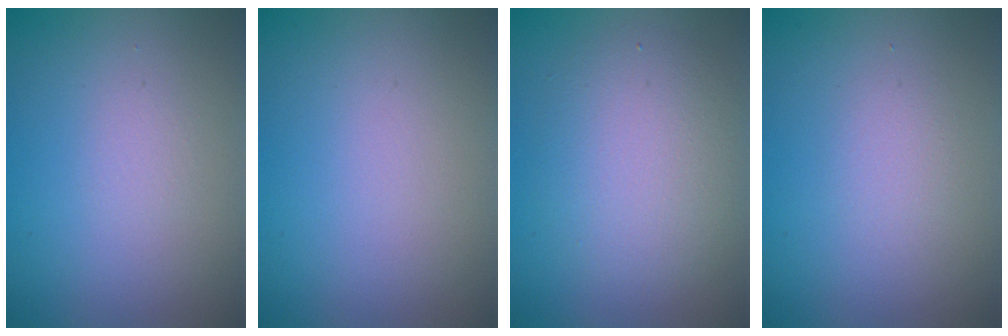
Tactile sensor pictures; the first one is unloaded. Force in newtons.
{"total": 0.0}
{"total": 4.7, "press": 4.7, "slide": 0.3}
{"total": 1.2, "press": 1.2, "slide": 0.1}